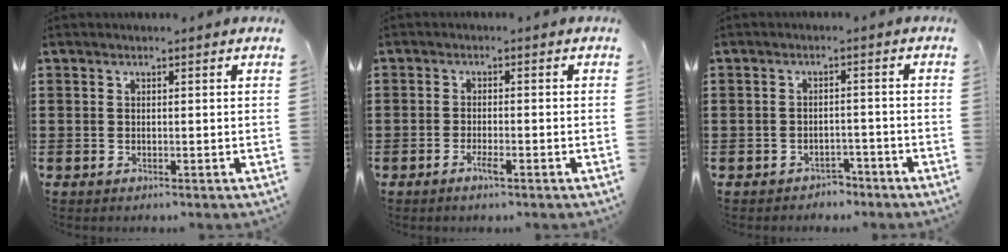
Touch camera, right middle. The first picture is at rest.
{"total": 2.2, "force": [-1.3, 0.3, 1.7], "torque": [-0.037, -0.003, -0.026]}
{"total": 2.3, "force": [-2.2, 0.6, -0.1], "torque": [-0.007, 0.003, -0.049]}